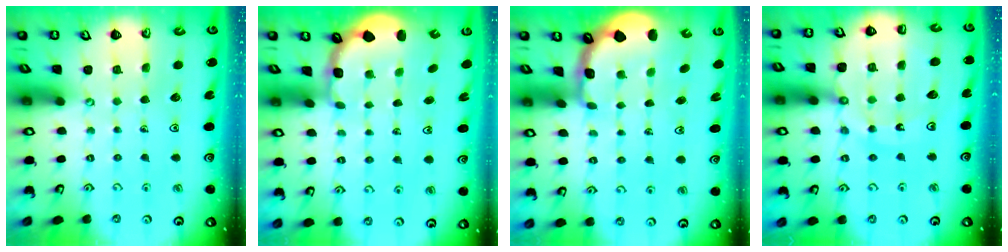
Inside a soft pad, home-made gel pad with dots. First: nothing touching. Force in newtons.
{"total": 2.8, "press": 2.2, "slide": 1.7}
{"total": 1.9, "press": 1.8, "slide": 0.6}
{"total": 14.1, "press": 14.0, "slide": 1.8}